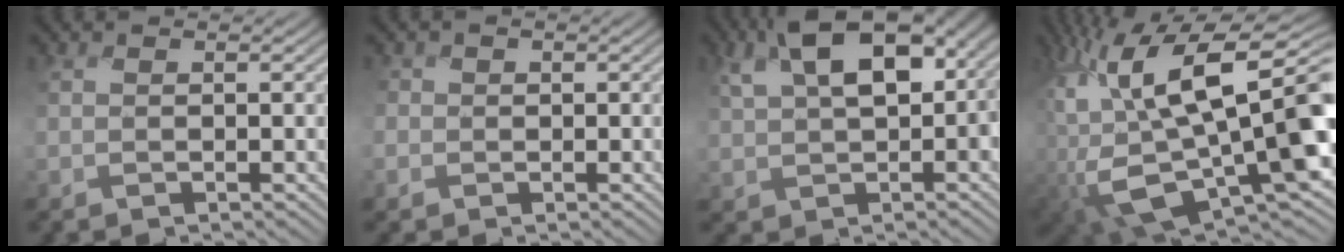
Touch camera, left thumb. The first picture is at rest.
{"total": 1.5, "force": [-0.4, 1.3, -0.6], "torque": [0.010, -0.005, -0.014]}
{"total": 11.4, "force": [2.8, 6.7, 8.8], "torque": [-0.168, -0.002, 0.058]}
{"total": 17.7, "force": [2.0, 8.0, 15.6], "torque": [-0.284, -0.023, 0.045]}